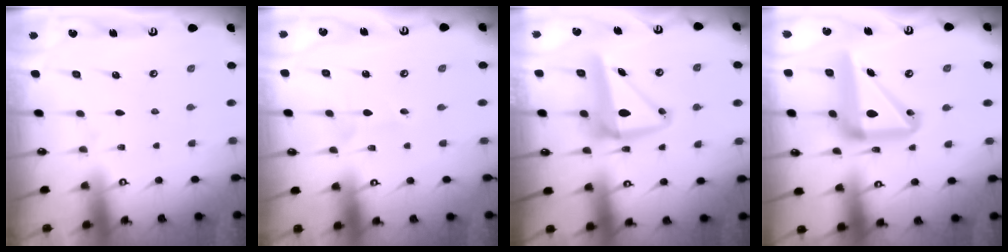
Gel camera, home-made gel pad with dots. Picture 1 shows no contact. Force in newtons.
{"total": 1.6, "press": 1.5, "slide": 0.1}
{"total": 9.1, "press": 9.0, "slide": 1.7}
{"total": 18.1, "press": 17.9, "slide": 2.6}